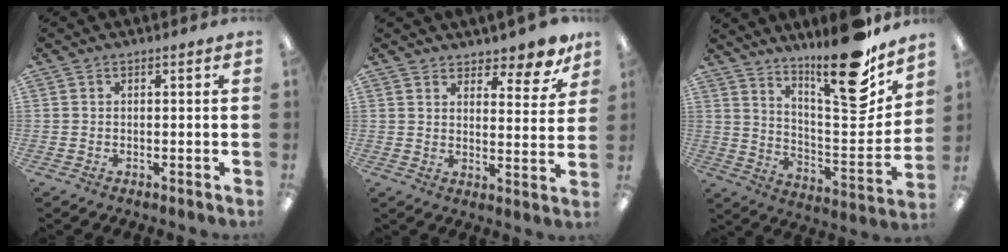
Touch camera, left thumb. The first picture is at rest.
{"total": 7.3, "force": [6.4, 2.1, 2.9], "torque": [-0.029, -0.047, 0.110]}
{"total": 20.2, "force": [15.8, 4.0, 11.9], "torque": [-0.171, -0.122, 0.251]}